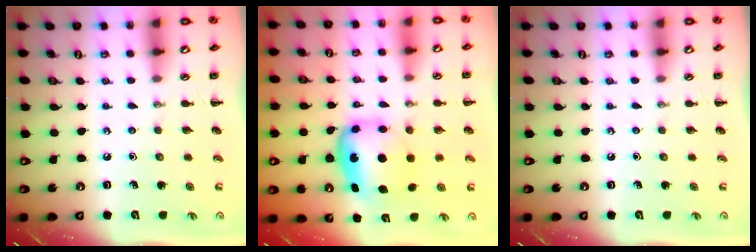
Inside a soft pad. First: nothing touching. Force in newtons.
{"total": 6.9, "press": 6.8, "slide": 1.4}
{"total": 0.0}